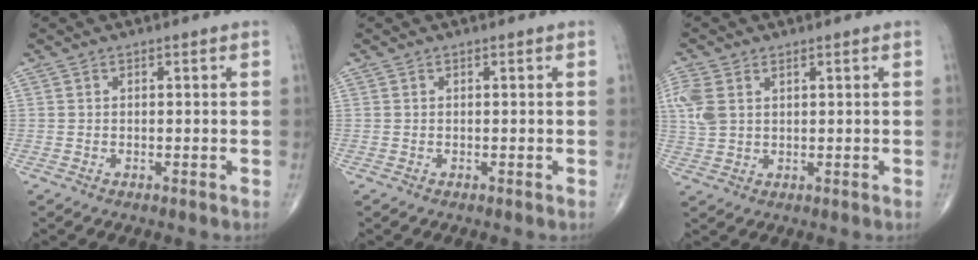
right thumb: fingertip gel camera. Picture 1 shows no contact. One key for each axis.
{"total": 0.0}
{"total": 6.4, "fx": 2.1, "fy": 4.2, "fz": 4.4, "tx": -0.119, "ty": 0.005, "tz": 0.047}